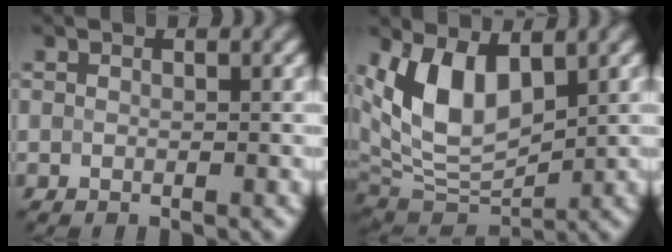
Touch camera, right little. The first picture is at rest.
{"total": 7.6, "force": [2.5, 4.1, 6.0], "torque": [-0.122, -0.007, 0.044]}